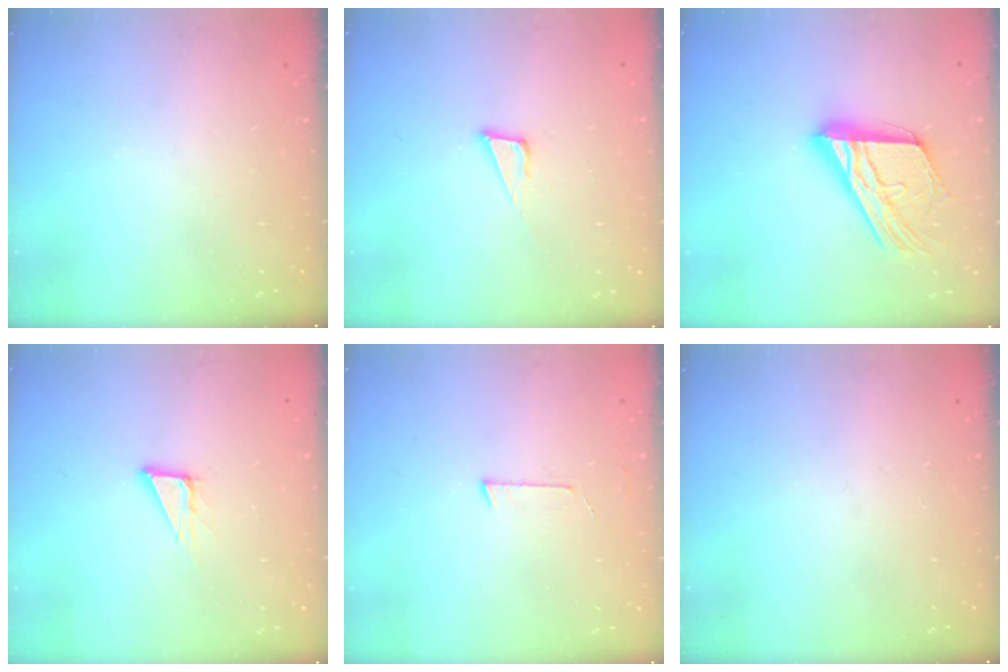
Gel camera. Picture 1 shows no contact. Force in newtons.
{"total": 6.1, "press": 5.5, "slide": 2.7}
{"total": 20.4, "press": 20.4, "slide": 1.8}
{"total": 5.1, "press": 5.1, "slide": 0.5}
{"total": 2.7, "press": 2.7, "slide": 0.2}
{"total": 0.0}